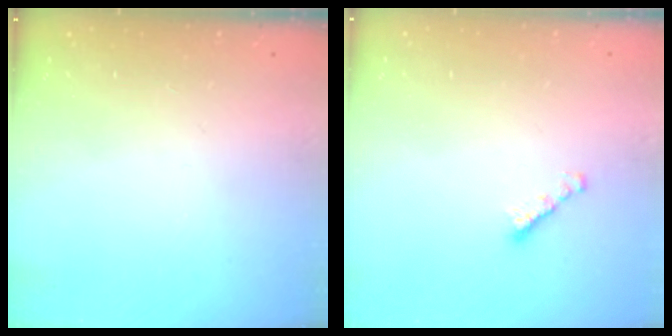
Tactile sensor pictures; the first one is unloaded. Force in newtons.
{"total": 2.7, "press": 2.6, "slide": 0.7}